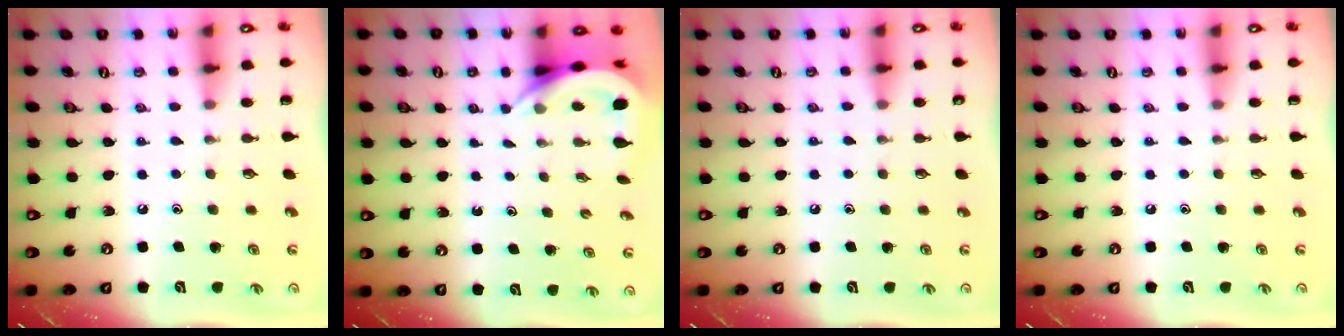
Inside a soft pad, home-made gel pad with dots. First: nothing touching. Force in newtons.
{"total": 6.2, "press": 6.2, "slide": 0.4}
{"total": 4.8, "press": 4.8, "slide": 0.7}
{"total": 0.0}